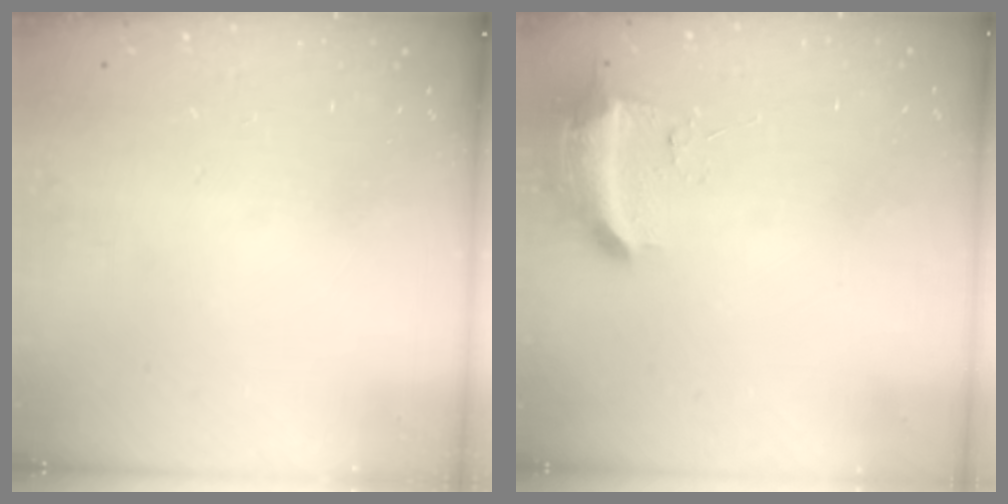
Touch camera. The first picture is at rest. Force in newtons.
{"total": 9.5, "press": 9.4, "slide": 1.8}